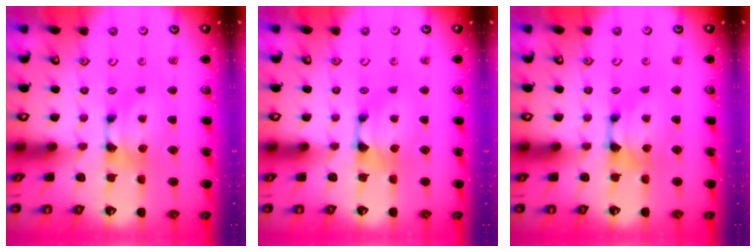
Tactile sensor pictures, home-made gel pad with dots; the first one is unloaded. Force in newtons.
{"total": 0.8, "press": 0.3, "slide": 0.7}
{"total": 0.6, "press": 0.4, "slide": 0.5}